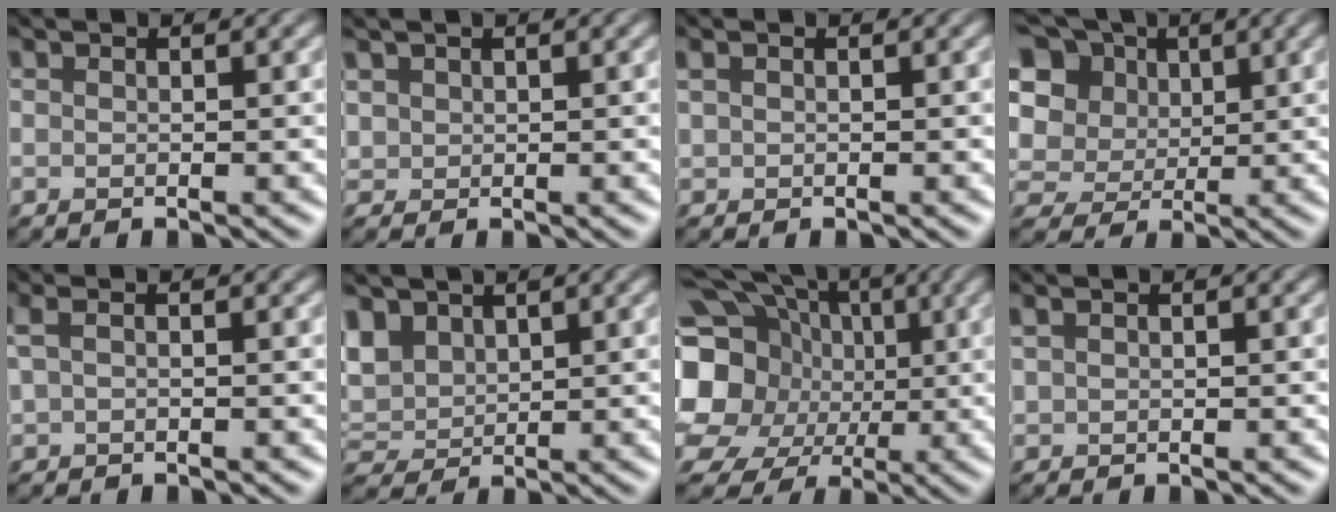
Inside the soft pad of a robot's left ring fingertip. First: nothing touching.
{"total": 0.8, "force": [0.7, 0.4, -0.1], "torque": [-0.006, 0.005, 0.025]}
{"total": 0.0}
{"total": 13.5, "force": [5.7, 10.4, 6.3], "torque": [-0.154, 0.044, 0.107]}
{"total": 1.3, "force": [0.2, 0.5, 1.2], "torque": [-0.027, 0.003, 0.012]}
{"total": 3.4, "force": [2.0, 2.3, 1.5], "torque": [-0.055, 0.007, 0.043]}
{"total": 16.5, "force": [0.4, 14.6, 7.7], "torque": [-0.195, 0.021, -0.006]}
{"total": 0.6, "force": [0.5, 0.2, 0.4], "torque": [-0.010, 0.005, 0.012]}